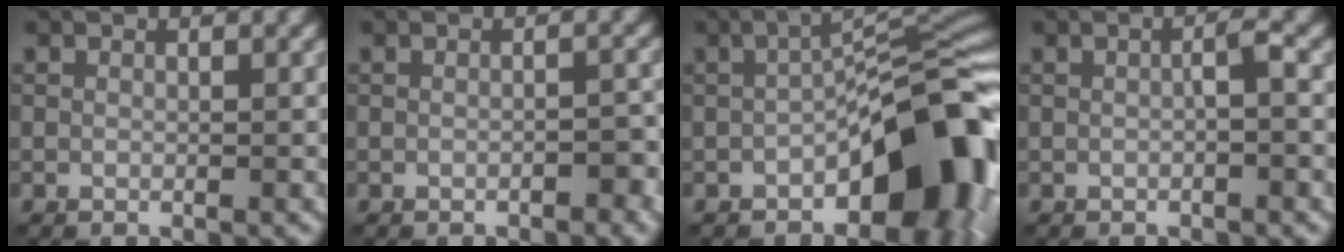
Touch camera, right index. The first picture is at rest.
{"total": 1.4, "force": [-0.8, 0.5, 1.0], "torque": [-0.015, 0.004, -0.011]}
{"total": 11.5, "force": [-4.1, 5.1, 9.4], "torque": [-0.105, 0.017, -0.071]}
{"total": 1.2, "force": [-0.3, 0.1, 1.2], "torque": [-0.019, 0.006, -0.004]}